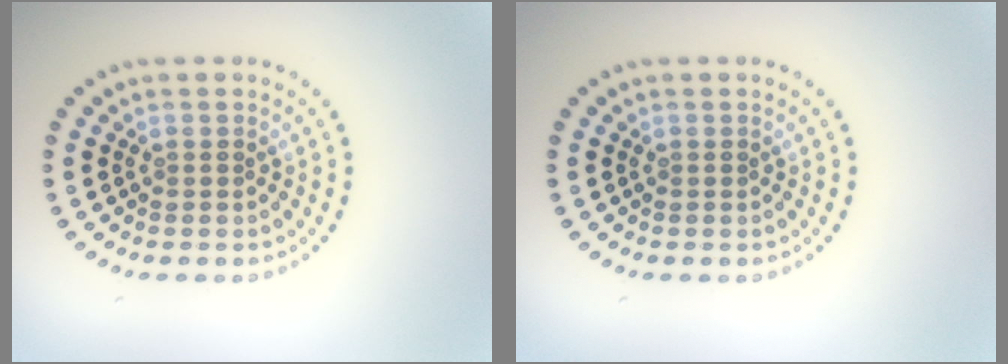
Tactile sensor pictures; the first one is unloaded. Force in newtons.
{"total": 0.0}